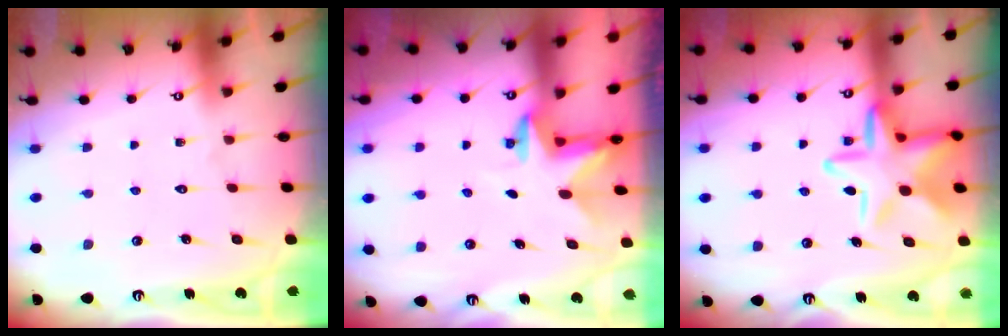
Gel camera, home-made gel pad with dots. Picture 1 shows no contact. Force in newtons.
{"total": 2.4, "press": 2.3, "slide": 0.4}
{"total": 14.8, "press": 14.8, "slide": 1.1}